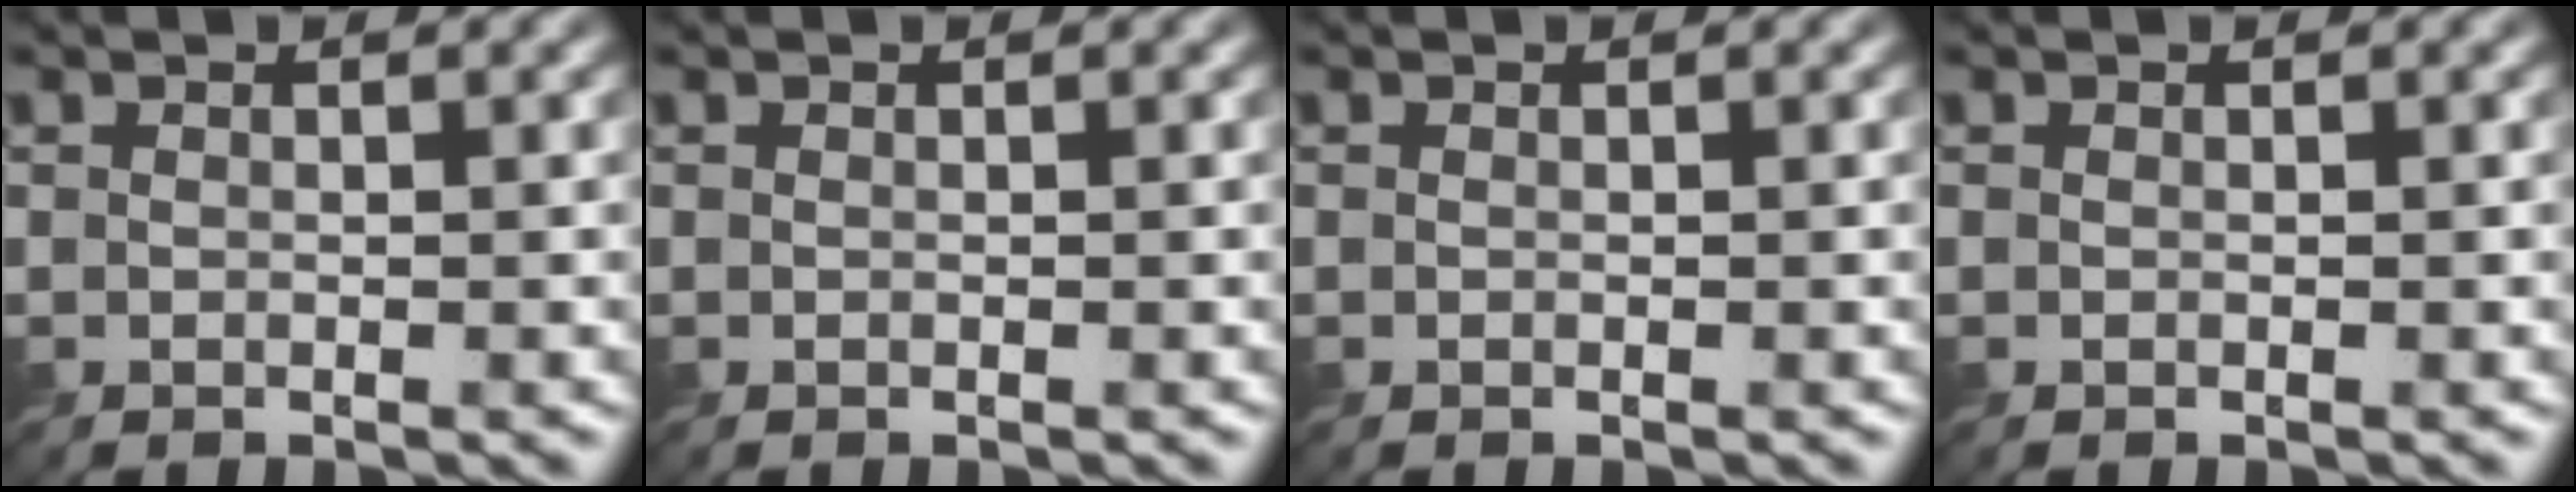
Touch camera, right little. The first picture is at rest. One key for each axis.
{"total": 0.0}
{"total": 0.0}
{"total": 0.0}